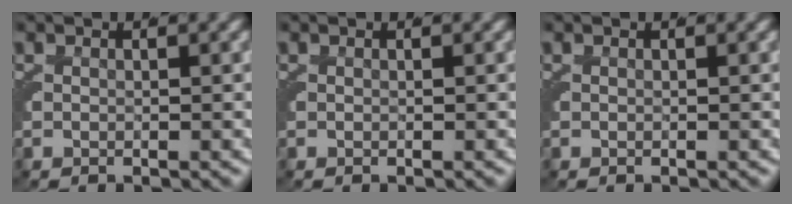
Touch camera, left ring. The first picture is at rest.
{"total": 0.0}
{"total": 2.3, "force": [-0.1, -2.2, -0.6], "torque": [0.024, -0.010, 0.011]}